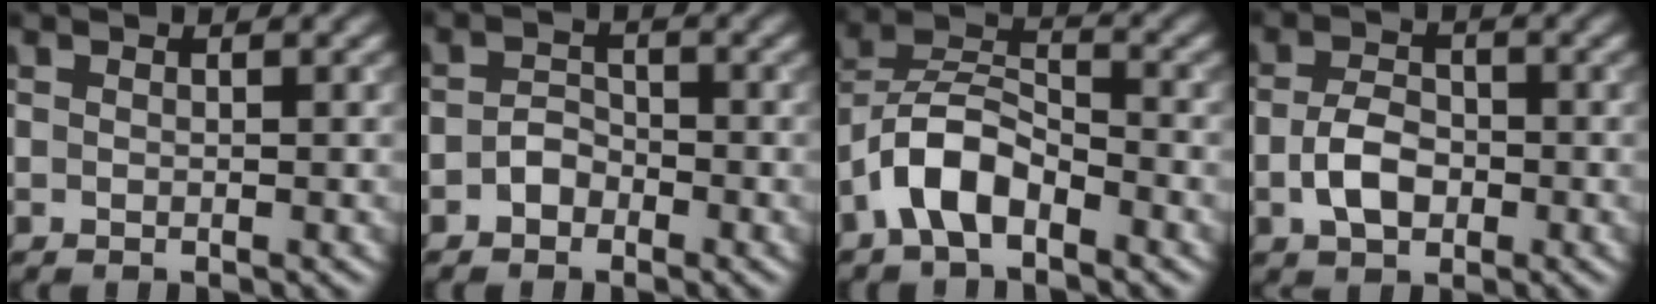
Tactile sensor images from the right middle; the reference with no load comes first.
{"total": 1.7, "force": [-1.0, 1.2, 0.7], "torque": [-0.012, 0.006, -0.020]}
{"total": 5.3, "force": [-3.2, 2.3, 3.5], "torque": [-0.060, 0.015, -0.070]}
{"total": 3.3, "force": [-0.8, 2.2, 2.4], "torque": [-0.048, 0.000, -0.017]}